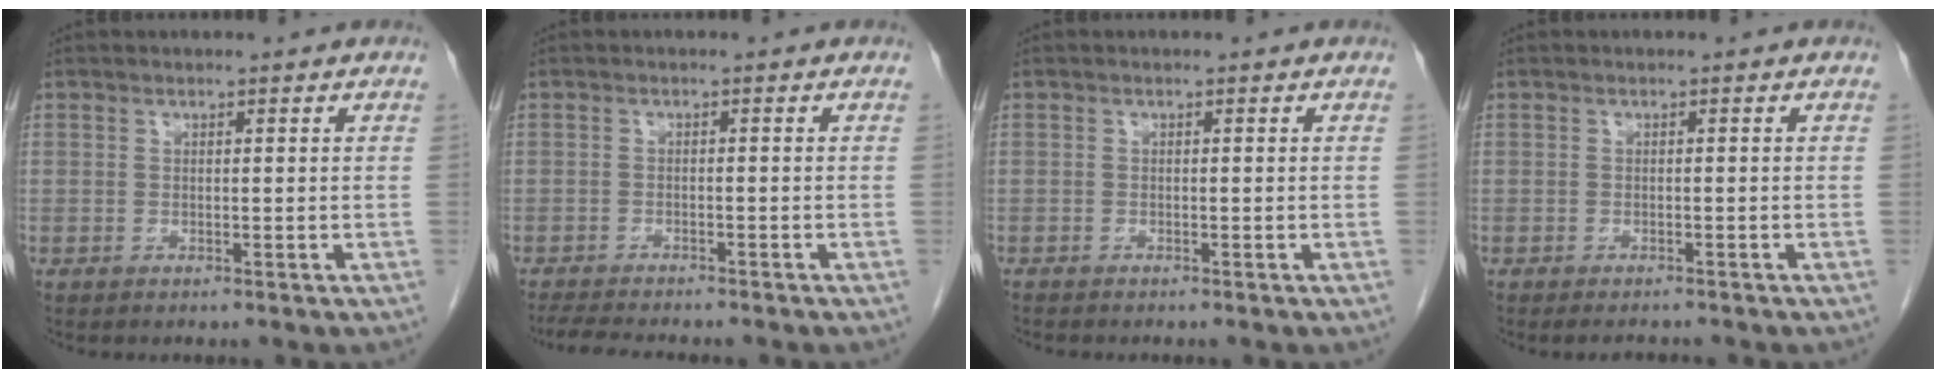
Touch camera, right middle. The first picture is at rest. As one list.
[{"total": 6.9, "force": [-6.1, 1.1, 3.1], "torque": [-0.047, -0.012, -0.093]}, {"total": 0.9, "force": [-0.9, 0.2, 0.3], "torque": [-0.011, -0.002, -0.015]}, {"total": 1.8, "force": [-1.7, 0.3, 0.5], "torque": [-0.008, -0.007, -0.019]}]